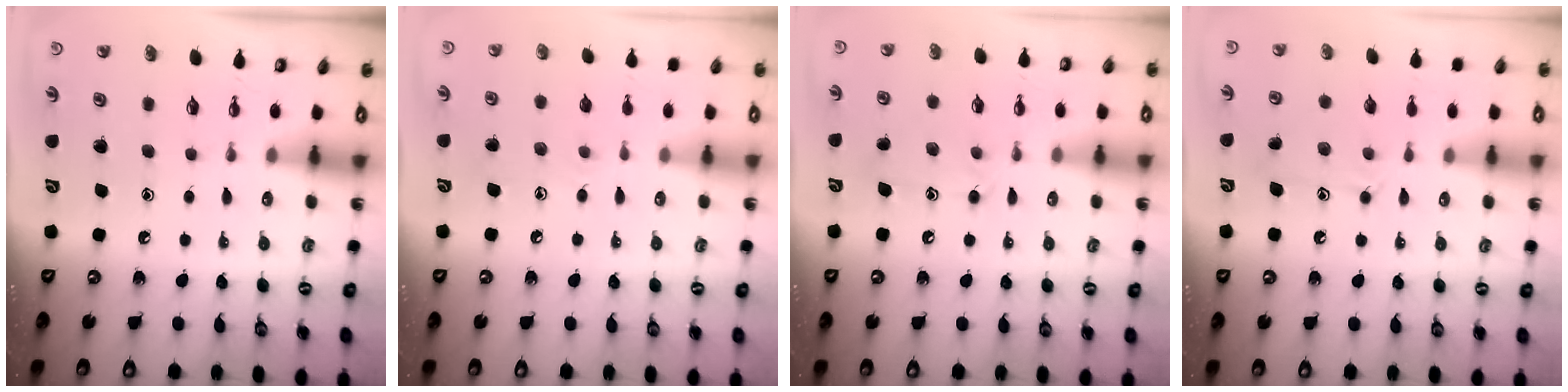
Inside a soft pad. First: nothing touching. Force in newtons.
{"total": 7.8, "press": 7.8, "slide": 0.7}
{"total": 10.5, "press": 10.4, "slide": 0.8}
{"total": 11.0, "press": 11.0, "slide": 0.2}